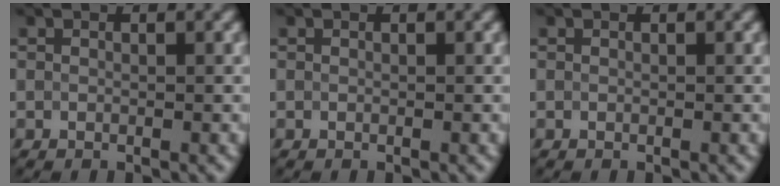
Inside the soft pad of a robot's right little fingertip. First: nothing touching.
{"total": 0.0}
{"total": 0.0}